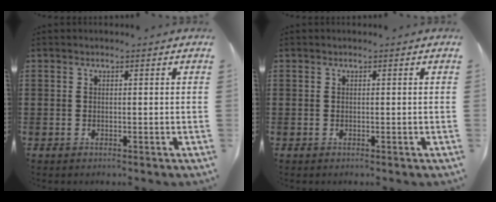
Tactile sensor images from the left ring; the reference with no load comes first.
{"total": 0.0}